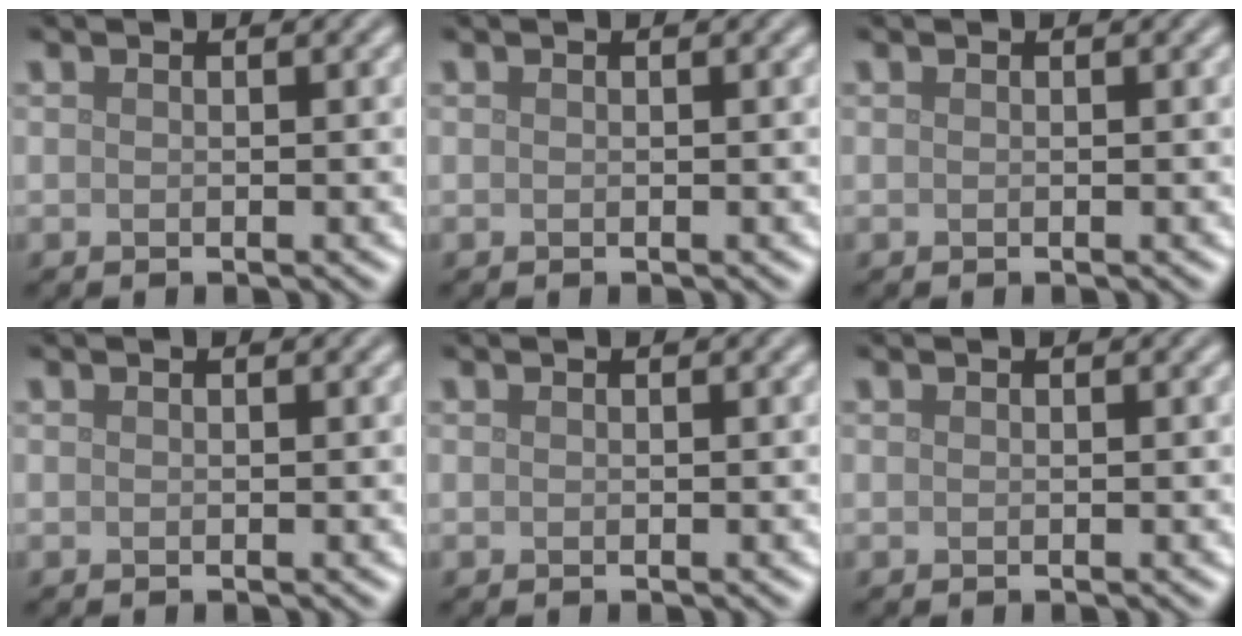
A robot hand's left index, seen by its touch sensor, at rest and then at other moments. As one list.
[{"total": 0.0}, {"total": 0.0}, {"total": 0.0}, {"total": 0.0}, {"total": 0.0}]